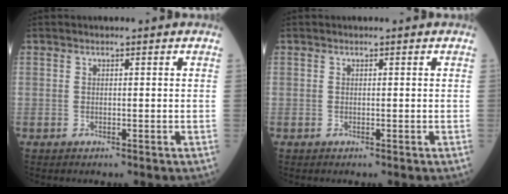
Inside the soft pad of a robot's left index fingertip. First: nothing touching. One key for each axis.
{"total": 0.0}